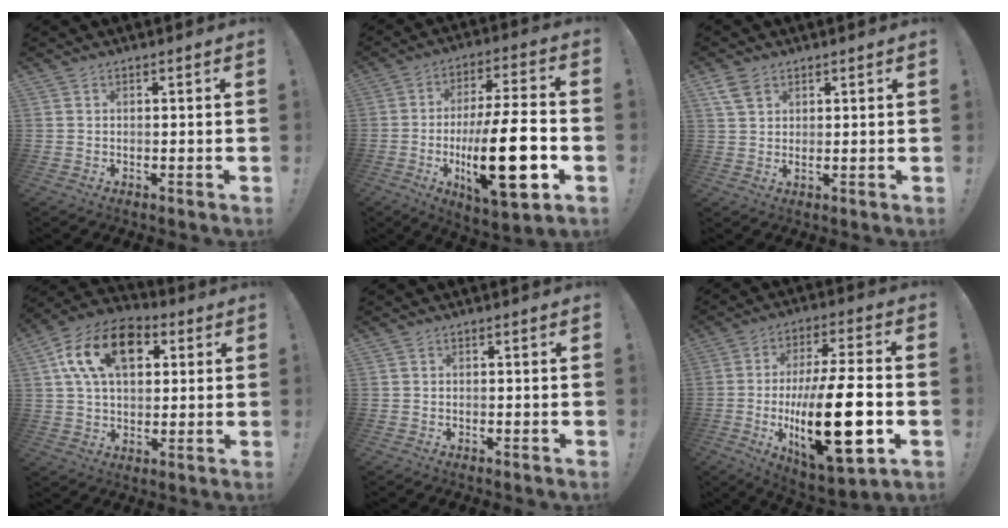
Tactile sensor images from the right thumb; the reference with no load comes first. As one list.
[{"total": 23.7, "force": [-5.3, 7.4, 21.9], "torque": [-0.358, 0.009, -0.082]}, {"total": 4.7, "force": [2.8, 2.8, 2.6], "torque": [-0.044, -0.006, 0.054]}, {"total": 17.8, "force": [6.4, 11.3, 12.2], "torque": [-0.204, -0.005, 0.117]}, {"total": 0.0}, {"total": 25.1, "force": [-4.3, 9.0, 23.0], "torque": [-0.396, 0.002, -0.064]}]